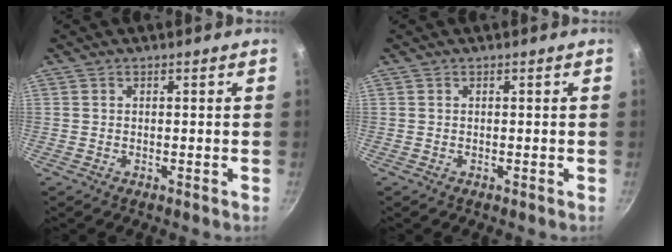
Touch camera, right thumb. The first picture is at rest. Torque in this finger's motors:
{"motor_torque": [-0.03, -0.12, 0.13, -0.05, 0.01]}